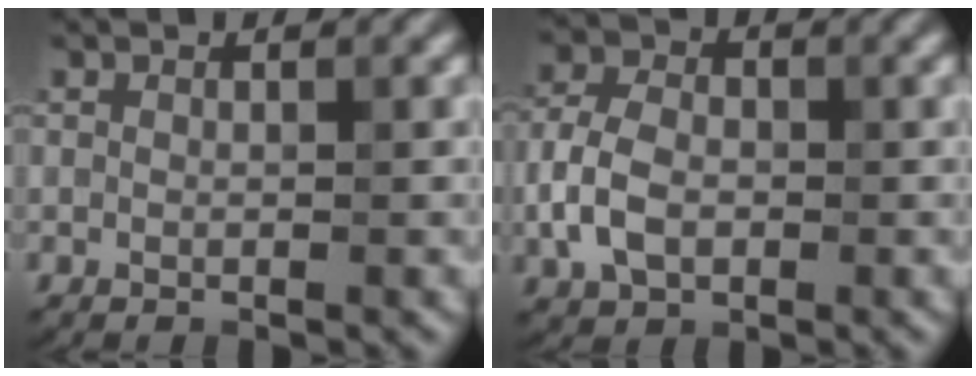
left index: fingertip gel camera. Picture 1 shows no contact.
{"total": 4.4, "force": [-1.1, 2.9, 3.1], "torque": [-0.073, 0.007, -0.023]}